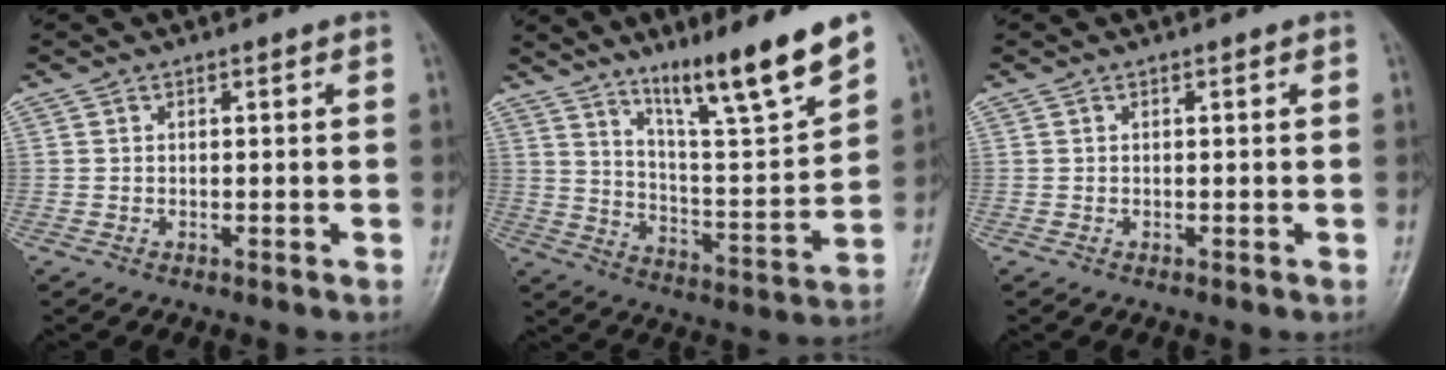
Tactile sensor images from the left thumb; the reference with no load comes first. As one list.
[{"total": 16.6, "force": [11.7, 1.6, 11.6], "torque": [-0.168, -0.074, 0.199]}, {"total": 0.0}]